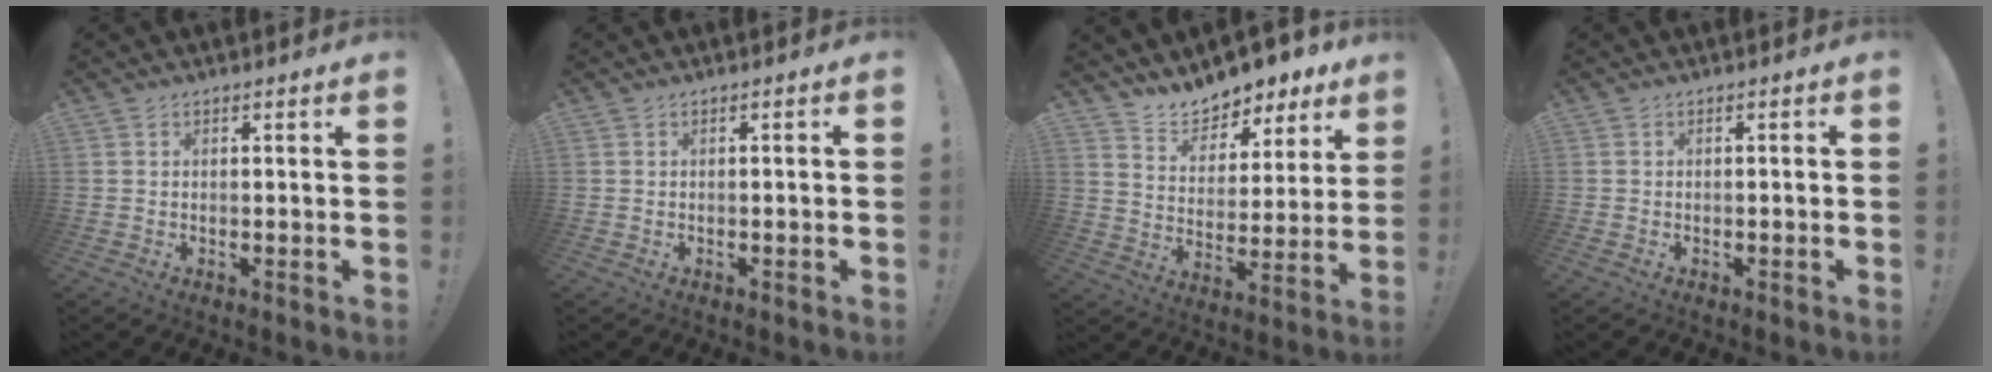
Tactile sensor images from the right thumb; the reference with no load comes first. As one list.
[{"total": 0.9, "force": [-0.5, -0.3, 0.6], "torque": [-0.012, -0.001, -0.009]}, {"total": 10.1, "force": [9.3, 3.7, 1.4], "torque": [-0.031, -0.083, 0.171]}, {"total": 1.0, "force": [-0.9, -0.2, 0.5], "torque": [-0.008, 0.000, -0.015]}]